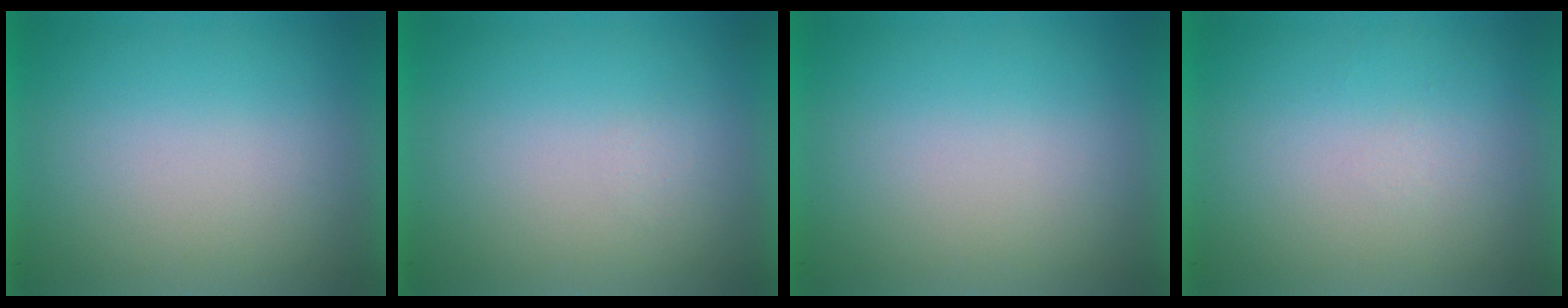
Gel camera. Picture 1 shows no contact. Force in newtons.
{"total": 1.3}
{"total": 0.0}
{"total": 1.0}